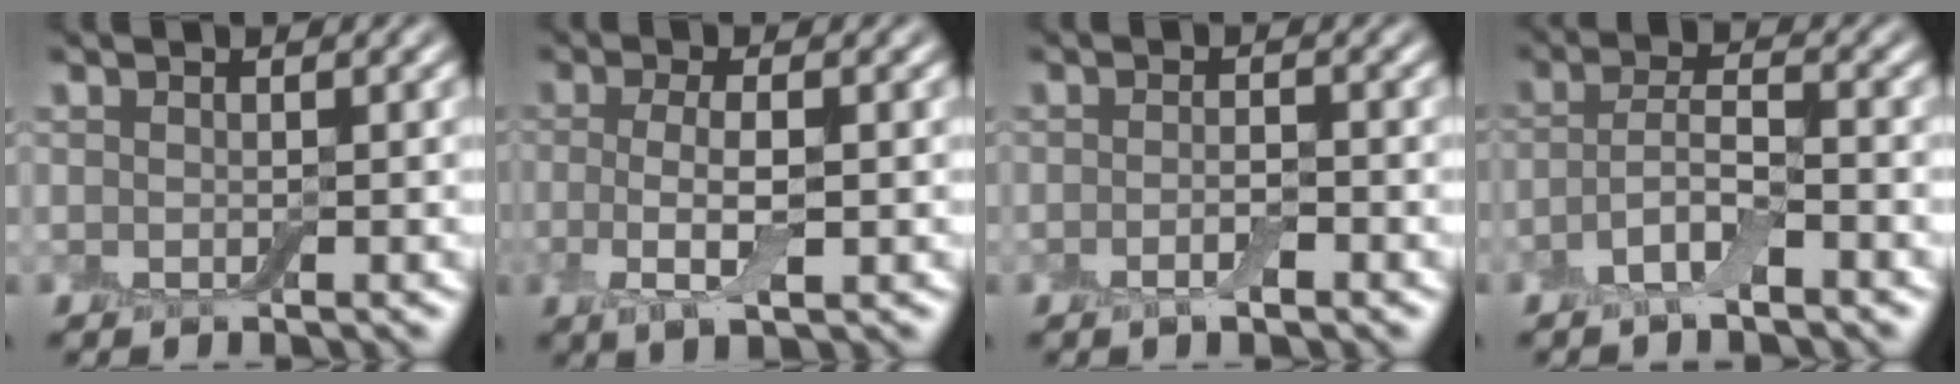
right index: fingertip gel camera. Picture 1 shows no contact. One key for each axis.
{"total": 4.2, "fx": -0.4, "fy": 1.4, "fz": 3.9, "tx": -0.085, "ty": -0.008, "tz": -0.011}
{"total": 1.5, "fx": -0.7, "fy": 0.4, "fz": 1.3, "tx": -0.026, "ty": -0.003, "tz": -0.016}
{"total": 3.5, "fx": -1.7, "fy": 1.2, "fz": 2.9, "tx": -0.062, "ty": 0.005, "tz": -0.041}